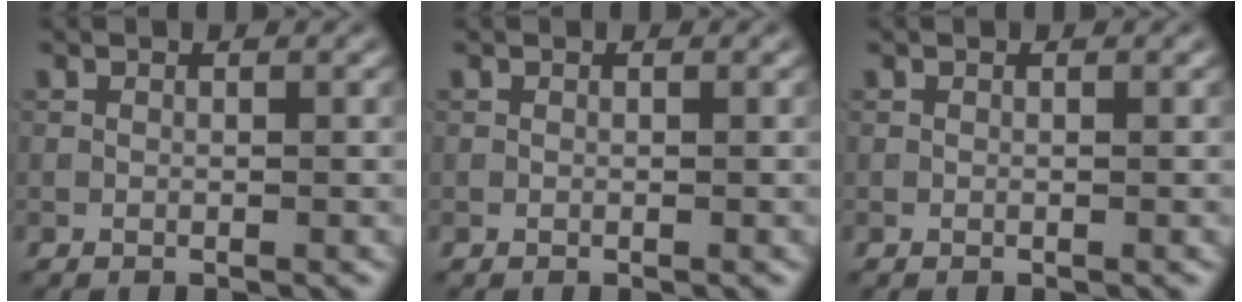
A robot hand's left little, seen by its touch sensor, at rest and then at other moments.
{"total": 0.0}
{"total": 0.0}